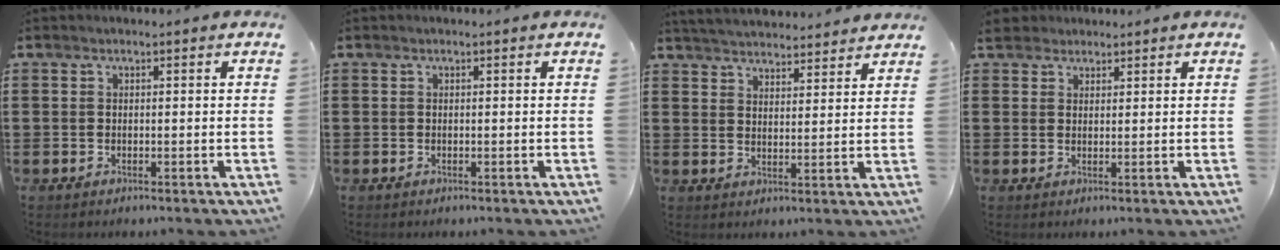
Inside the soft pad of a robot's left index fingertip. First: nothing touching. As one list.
[{"total": 0.0}, {"total": 4.2, "force": [4.1, 0.1, 0.2], "torque": [-0.020, -0.020, 0.075]}, {"total": 2.6, "force": [2.2, 1.4, 0.3], "torque": [-0.017, 0.009, 0.041]}]